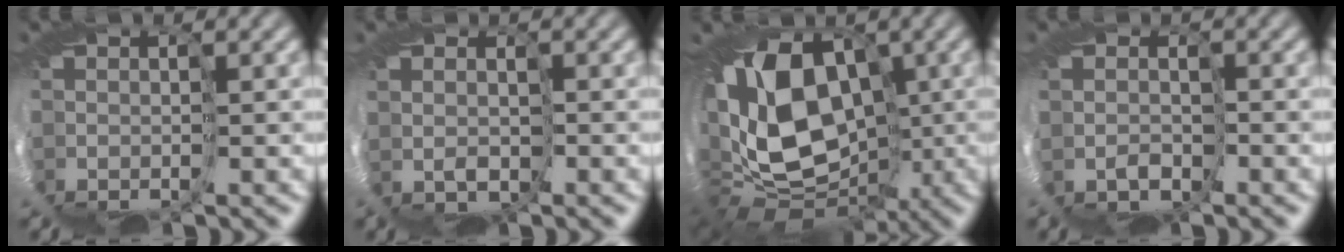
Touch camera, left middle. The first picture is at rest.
{"total": 2.0, "force": [1.9, -0.2, -0.8], "torque": [0.008, -0.003, 0.033]}
{"total": 11.6, "force": [2.6, 7.8, 8.2], "torque": [-0.140, 0.004, 0.029]}
{"total": 2.1, "force": [1.4, -0.8, -1.4], "torque": [0.028, 0.006, 0.014]}